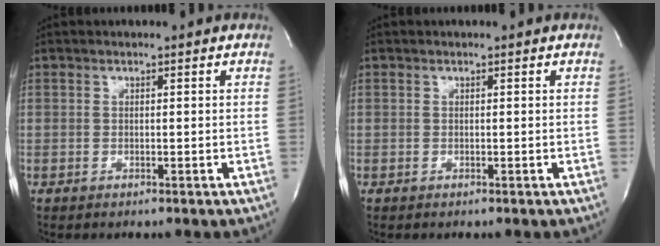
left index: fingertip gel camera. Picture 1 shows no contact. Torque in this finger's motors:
{"motor_torque": [-0.05, 0.05, 0.00, -0.01]}